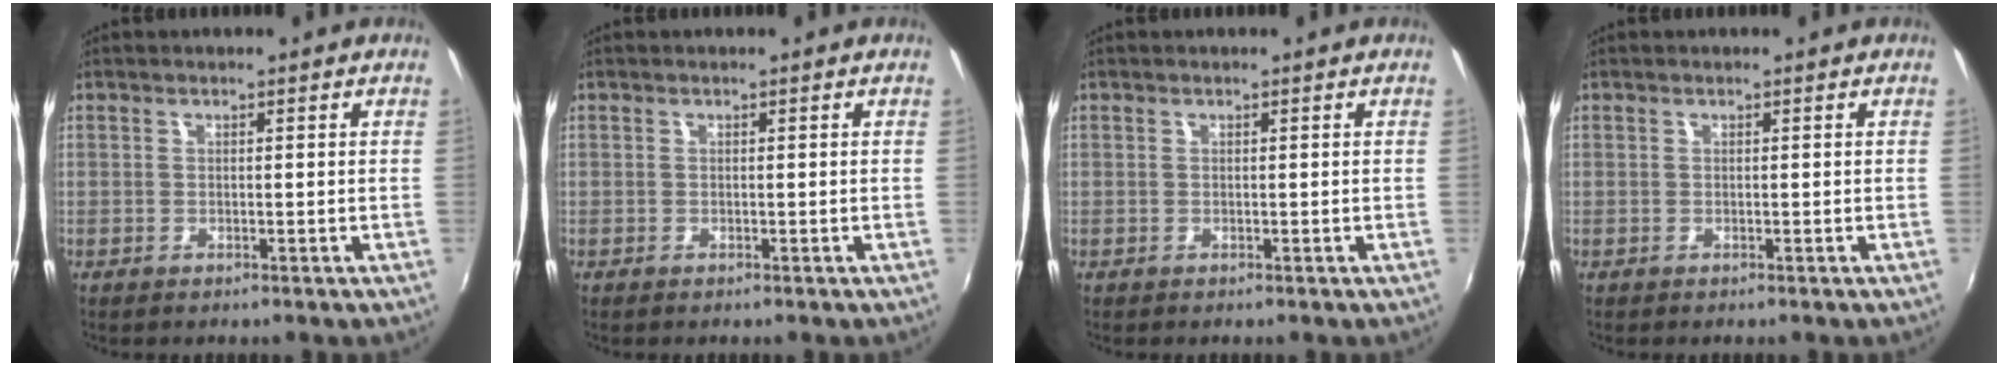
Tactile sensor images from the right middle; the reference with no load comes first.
{"total": 0.0}
{"total": 0.0}
{"total": 0.0}